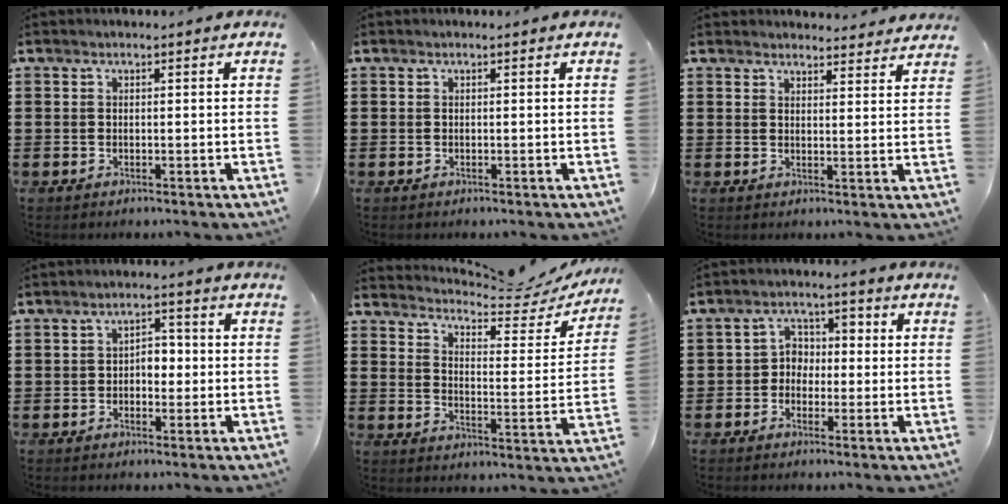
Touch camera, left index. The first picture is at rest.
{"total": 0.0}
{"total": 3.2, "force": [3.2, 0.3, 0.1], "torque": [-0.004, -0.015, 0.060]}
{"total": 3.2, "force": [-0.3, 2.0, 2.5], "torque": [-0.044, 0.005, -0.012]}
{"total": 4.8, "force": [4.6, 0.3, 1.3], "torque": [-0.043, -0.040, 0.072]}
{"total": 3.7, "force": [-1.2, 3.3, 1.2], "torque": [-0.039, 0.015, -0.033]}